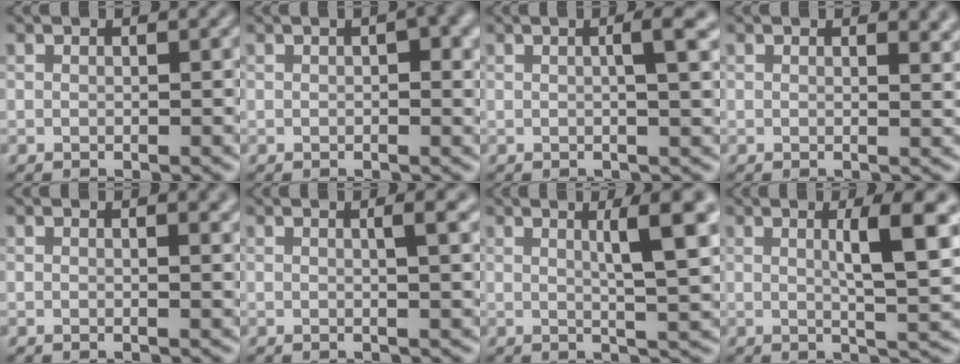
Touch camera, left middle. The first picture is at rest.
{"total": 2.8, "force": [0.6, 1.0, 2.5], "torque": [-0.027, 0.005, 0.005]}
{"total": 3.6, "force": [0.7, 1.0, 3.4], "torque": [-0.038, 0.009, 0.005]}
{"total": 1.8, "force": [1.1, 0.7, 1.3], "torque": [-0.009, -0.002, 0.018]}
{"total": 1.6, "force": [0.8, 0.6, 1.2], "torque": [-0.009, 0.001, 0.011]}
{"total": 2.9, "force": [0.9, 0.9, 2.6], "torque": [-0.022, 0.007, 0.007]}
{"total": 5.9, "force": [1.8, 1.0, 5.6], "torque": [-0.072, 0.004, 0.028]}
{"total": 6.8, "force": [1.6, 1.5, 6.4], "torque": [-0.085, 0.002, 0.026]}